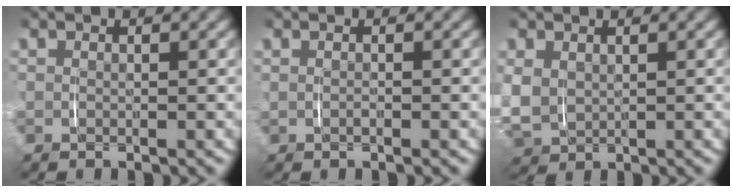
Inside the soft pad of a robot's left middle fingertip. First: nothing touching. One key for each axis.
{"total": 0.7, "fx": 0.0, "fy": 0.4, "fz": 0.5, "tx": -0.011, "ty": 0.001, "tz": 0.000}
{"total": 5.2, "fx": 0.4, "fy": 4.7, "fz": 2.3, "tx": -0.086, "ty": -0.013, "tz": 0.014}